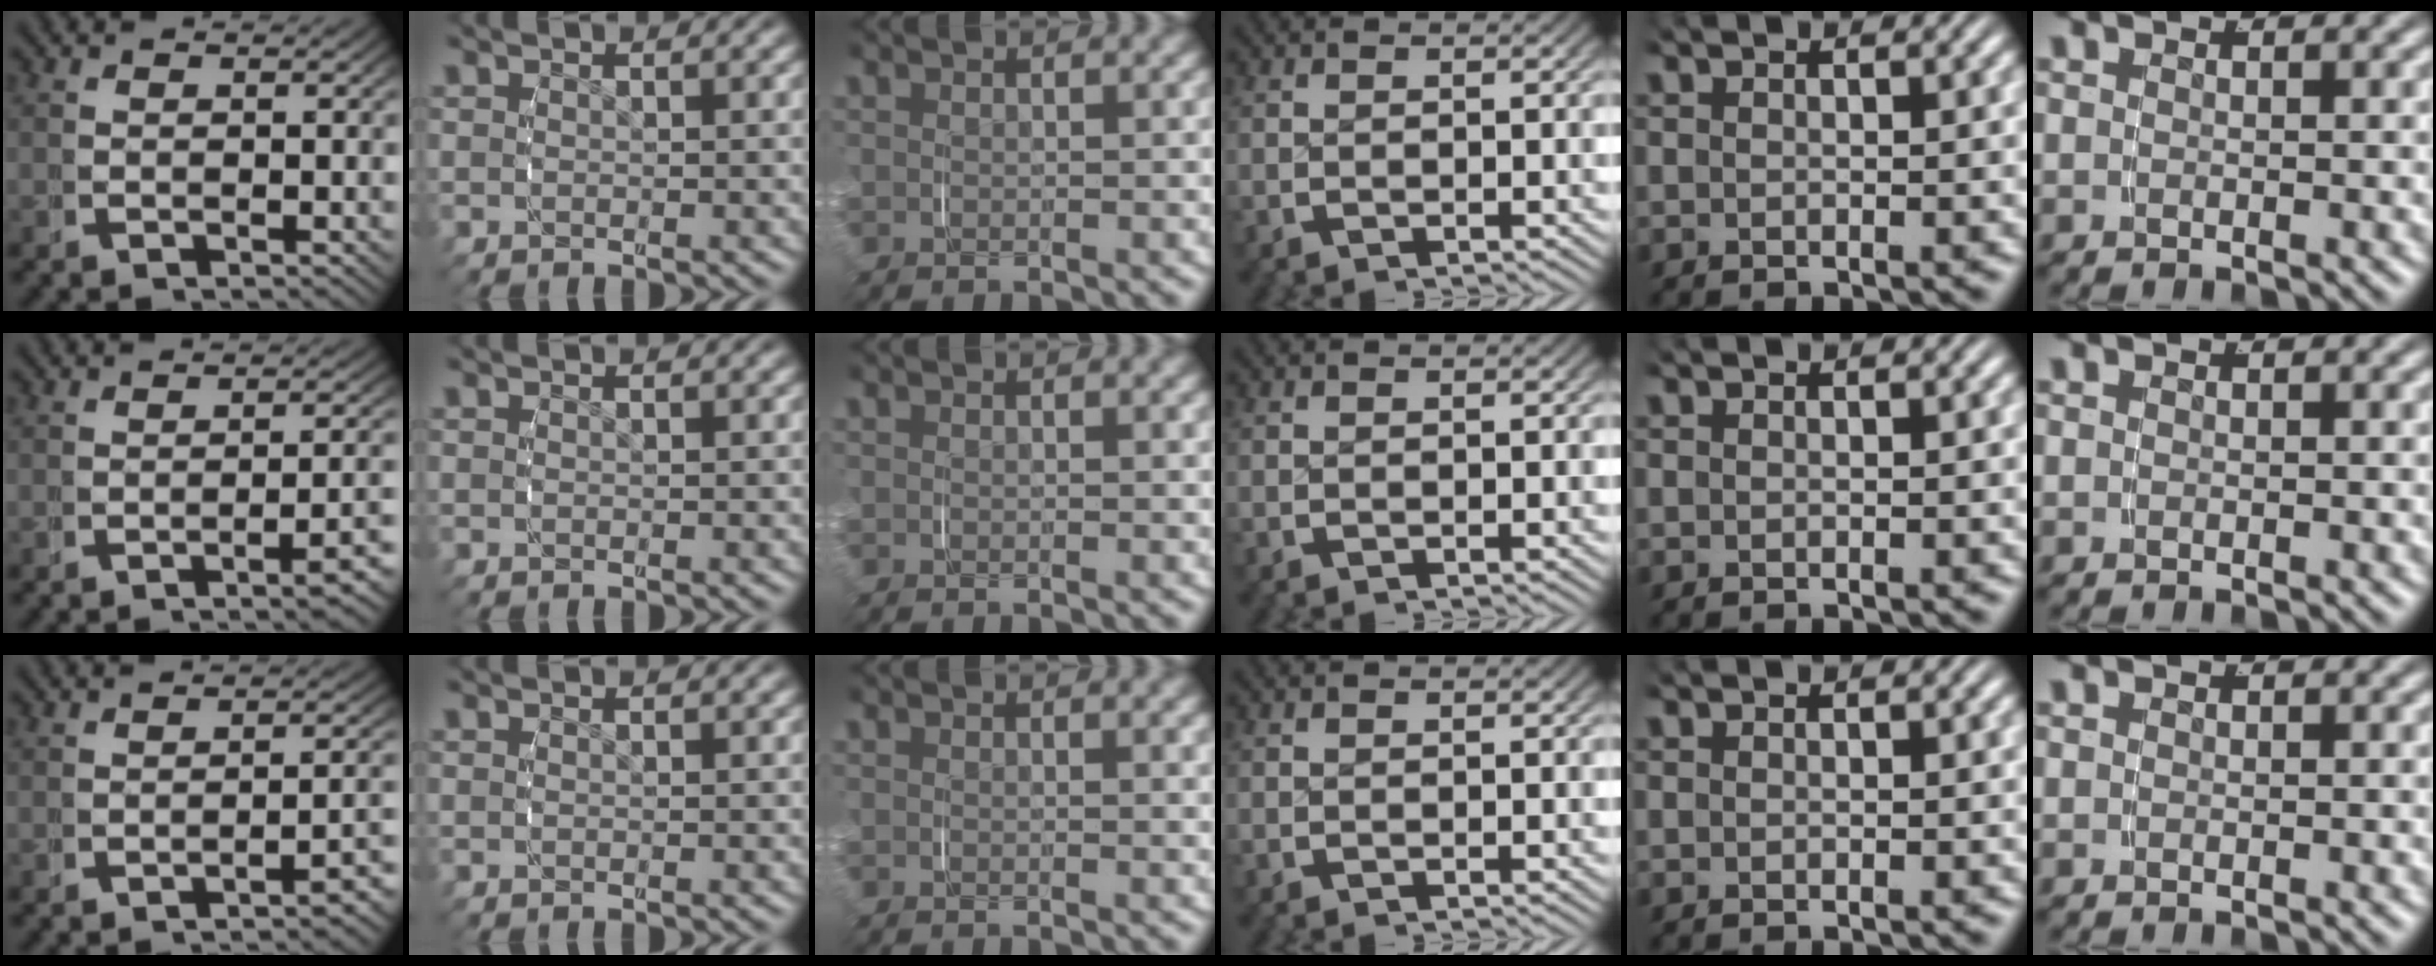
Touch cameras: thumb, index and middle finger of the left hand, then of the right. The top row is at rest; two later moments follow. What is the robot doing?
{"motion": "grasp_and_lifting", "object": "string"}